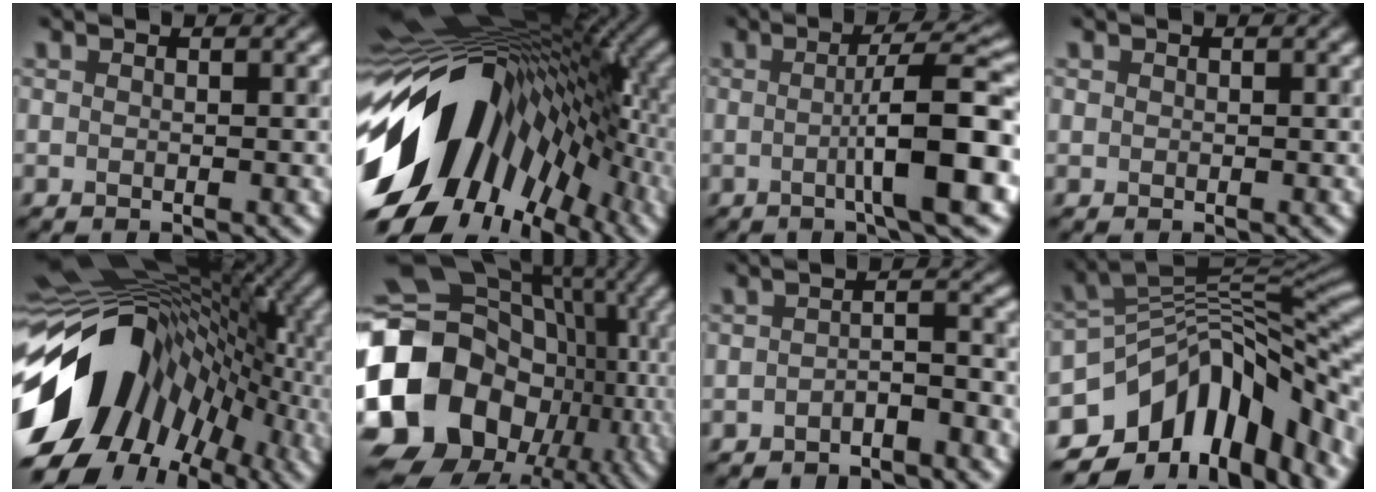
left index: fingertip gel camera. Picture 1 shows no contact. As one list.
[{"total": 17.7, "force": [-3.9, 10.7, 13.6], "torque": [-0.223, -0.015, -0.071]}, {"total": 8.2, "force": [-1.0, 1.3, 8.0], "torque": [-0.108, 0.010, -0.023]}, {"total": 0.0}, {"total": 17.5, "force": [-4.5, 11.8, 12.1], "torque": [-0.198, 0.008, -0.081]}, {"total": 20.5, "force": [-3.9, 17.5, 10.0], "torque": [-0.199, 0.010, -0.088]}, {"total": 2.3, "force": [-1.7, 0.6, 1.5], "torque": [-0.023, 0.007, -0.033]}, {"total": 14.1, "force": [-6.1, 8.8, 9.2], "torque": [-0.152, 0.011, -0.105]}]